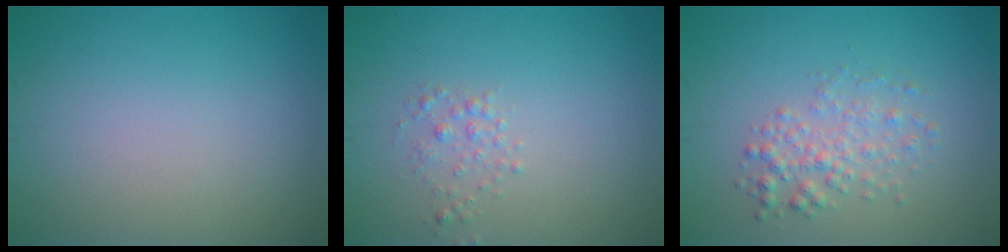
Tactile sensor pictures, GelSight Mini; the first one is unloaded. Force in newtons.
{"total": 1.1, "press": 1.1, "slide": 0.1}
{"total": 2.5, "press": 2.5, "slide": 0.0}